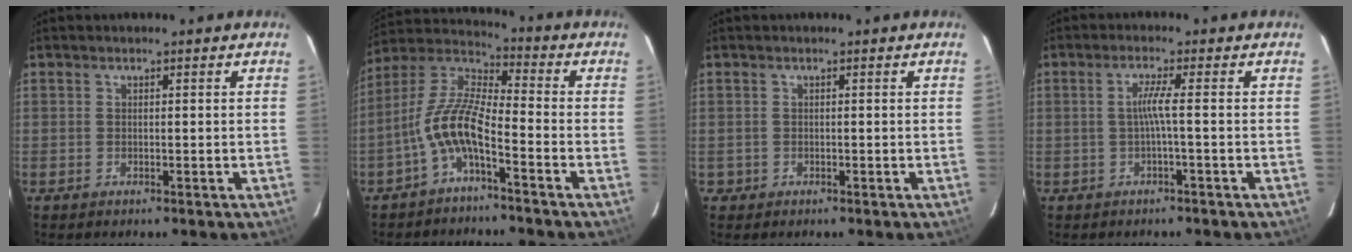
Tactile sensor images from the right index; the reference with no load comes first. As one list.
[{"total": 9.6, "force": [-4.5, 2.4, 8.2], "torque": [-0.181, 0.012, -0.090]}, {"total": 1.2, "force": [-0.3, 1.1, -0.1], "torque": [0.001, 0.003, -0.003]}, {"total": 2.8, "force": [-0.7, -0.9, 2.5], "torque": [-0.052, -0.001, -0.011]}]